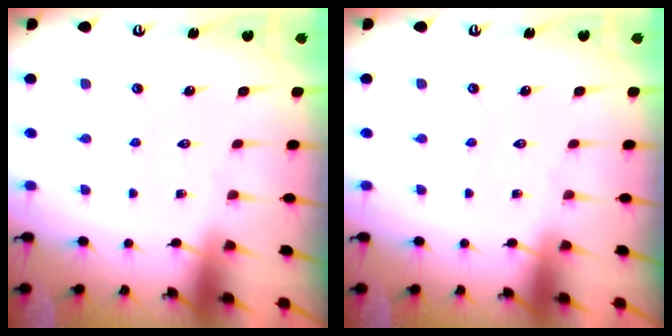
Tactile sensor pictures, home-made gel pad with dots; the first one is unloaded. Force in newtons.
{"total": 0.0}